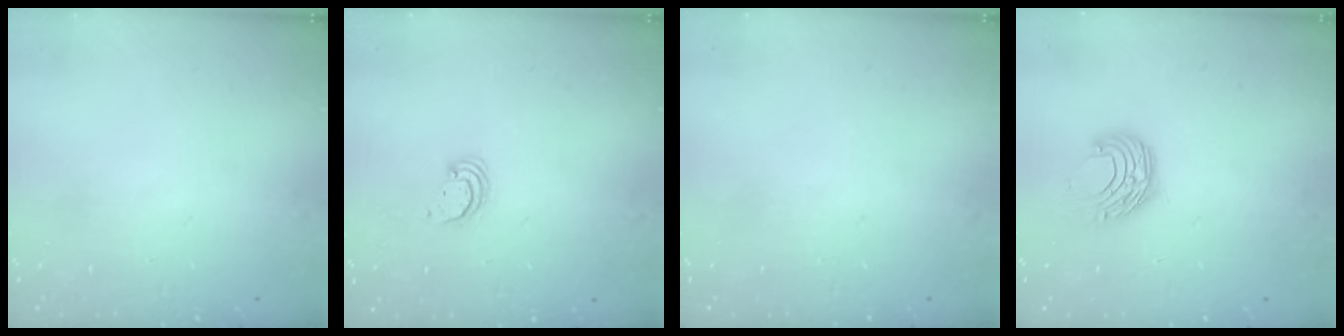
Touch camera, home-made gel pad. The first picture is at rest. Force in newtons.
{"total": 2.7, "press": 2.7, "slide": 0.2}
{"total": 0.0}
{"total": 8.1, "press": 8.1, "slide": 0.4}